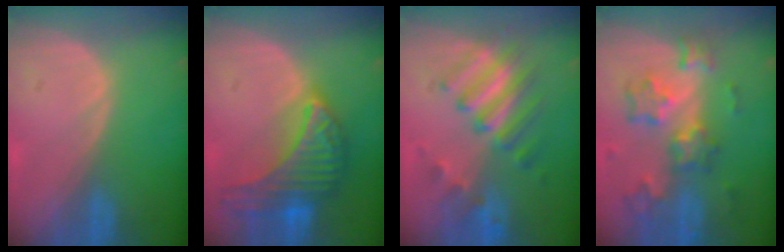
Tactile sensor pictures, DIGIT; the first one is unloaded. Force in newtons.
{"total": 10.0, "press": 10.0, "slide": 0.6}
{"total": 7.6, "press": 7.5, "slide": 1.1}
{"total": 8.7, "press": 7.7, "slide": 4.1}